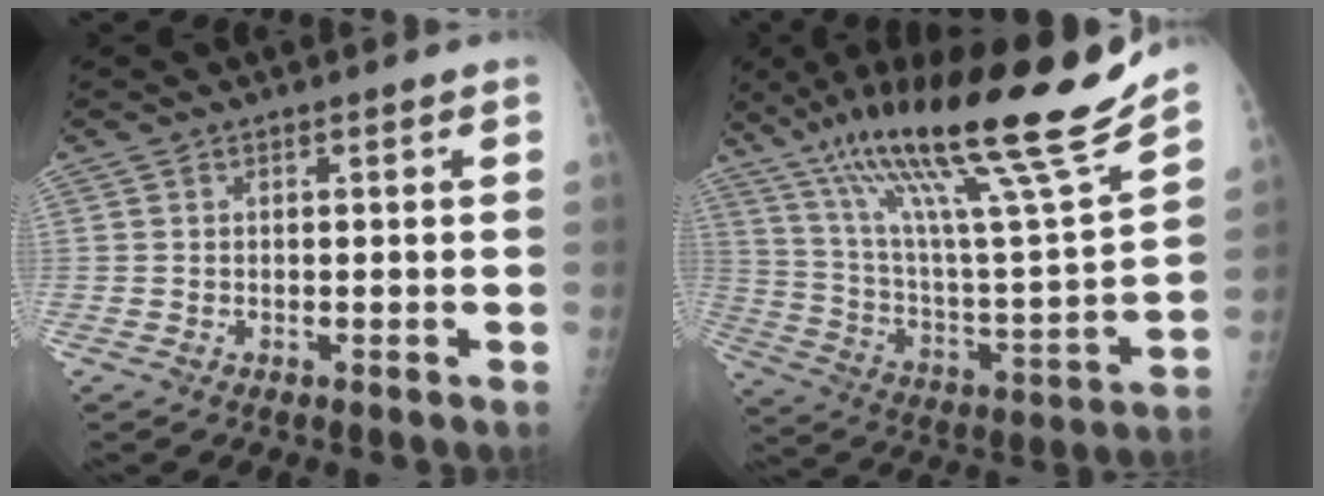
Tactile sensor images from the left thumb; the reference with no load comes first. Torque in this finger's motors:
{"motor_torque": [0.50, 0.20, 1.48, -1.30, 0.45]}